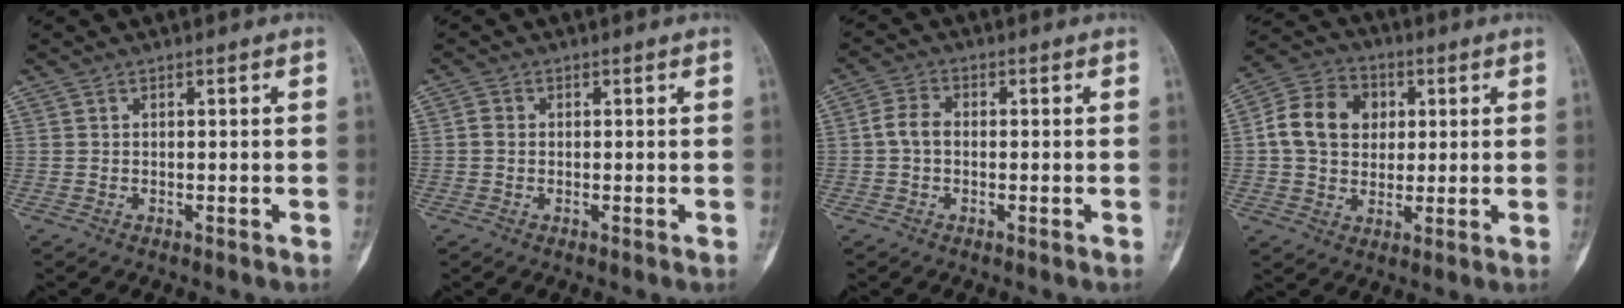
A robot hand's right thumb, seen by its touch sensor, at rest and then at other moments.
{"total": 1.4, "force": [-0.1, 1.2, 0.7], "torque": [-0.006, 0.003, -0.003]}
{"total": 3.8, "force": [-0.4, 2.6, 2.8], "torque": [-0.052, 0.012, -0.015]}
{"total": 12.2, "force": [1.8, 9.8, 7.0], "torque": [-0.095, 0.011, 0.023]}